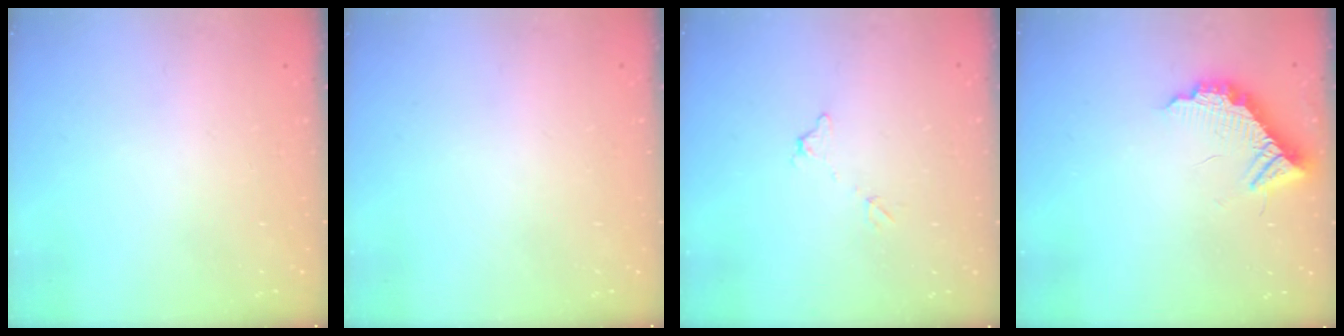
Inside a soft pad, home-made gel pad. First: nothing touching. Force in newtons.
{"total": 0.0}
{"total": 5.5, "press": 5.5, "slide": 0.3}
{"total": 12.0, "press": 12.0, "slide": 0.7}